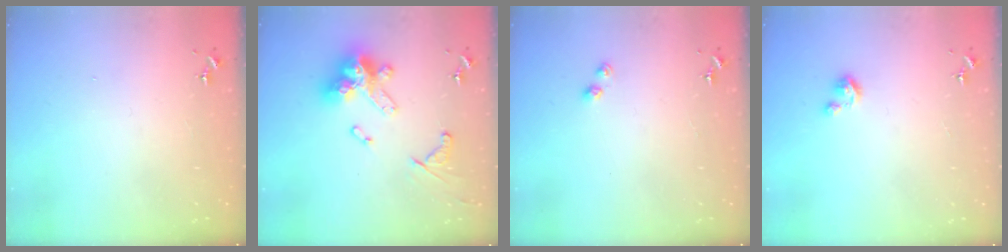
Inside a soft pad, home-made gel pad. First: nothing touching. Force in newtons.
{"total": 18.5, "press": 18.4, "slide": 1.7}
{"total": 3.5, "press": 3.4, "slide": 0.4}
{"total": 2.5, "press": 2.5, "slide": 0.3}